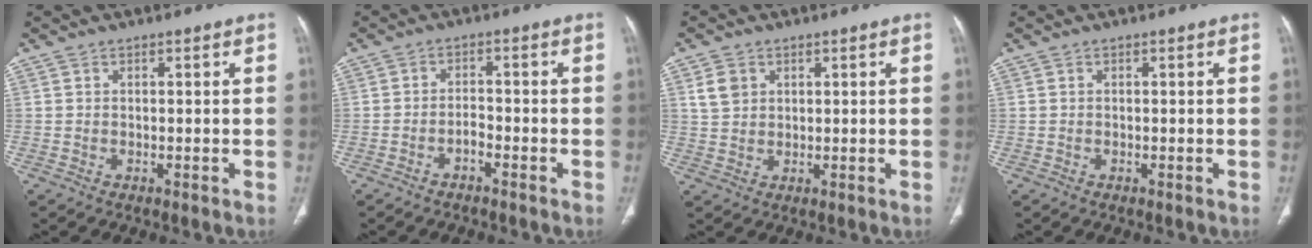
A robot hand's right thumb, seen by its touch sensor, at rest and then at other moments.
{"total": 2.3, "force": [-1.6, 0.9, 1.3], "torque": [-0.023, 0.020, -0.032]}
{"total": 3.9, "force": [1.6, 3.0, 1.8], "torque": [-0.025, -0.004, 0.036]}
{"total": 0.0}